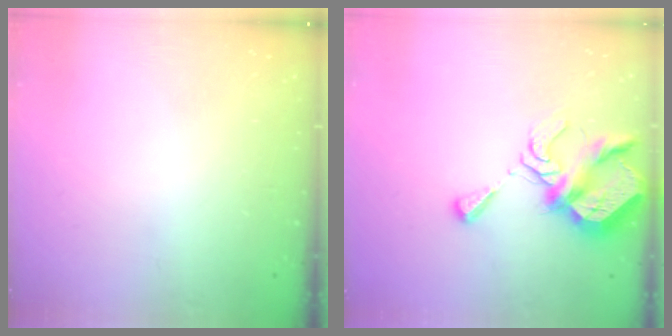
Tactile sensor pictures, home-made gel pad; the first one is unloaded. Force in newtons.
{"total": 12.1, "press": 12.1, "slide": 0.9}